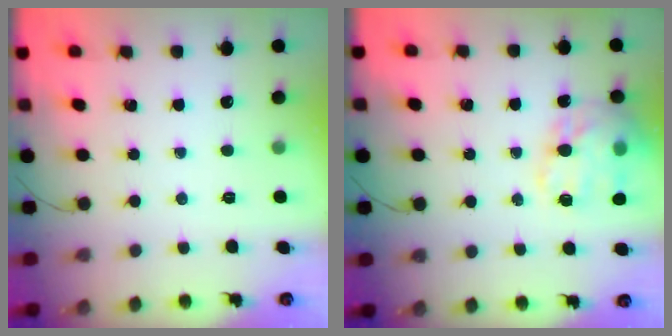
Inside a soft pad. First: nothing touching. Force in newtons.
{"total": 19.0, "press": 18.8, "slide": 2.9}